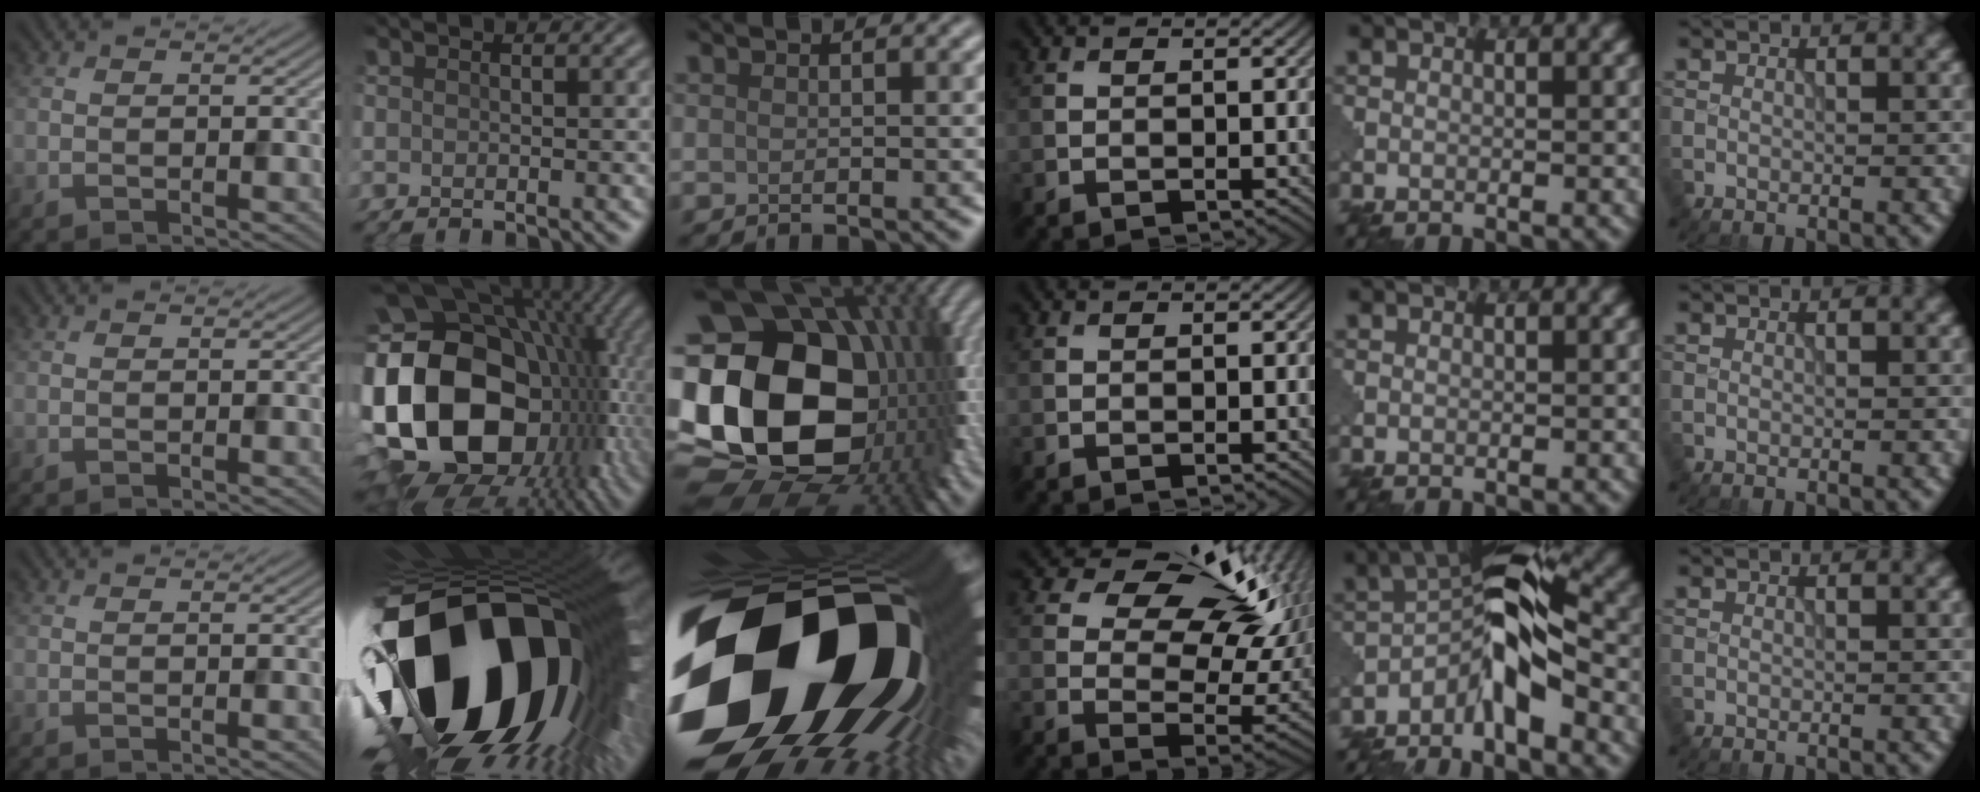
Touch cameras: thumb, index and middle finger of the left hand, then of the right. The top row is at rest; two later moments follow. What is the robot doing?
{"motion": "disassemble", "object": "puzzle pieces"}